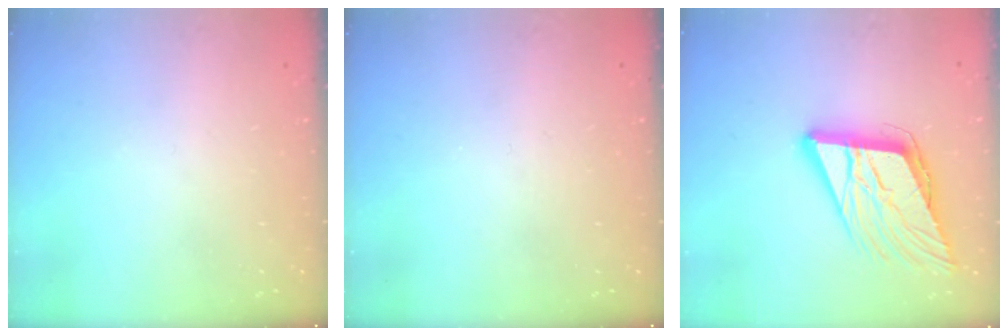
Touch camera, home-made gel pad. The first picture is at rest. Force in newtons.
{"total": 0.0}
{"total": 15.3, "press": 14.7, "slide": 4.1}